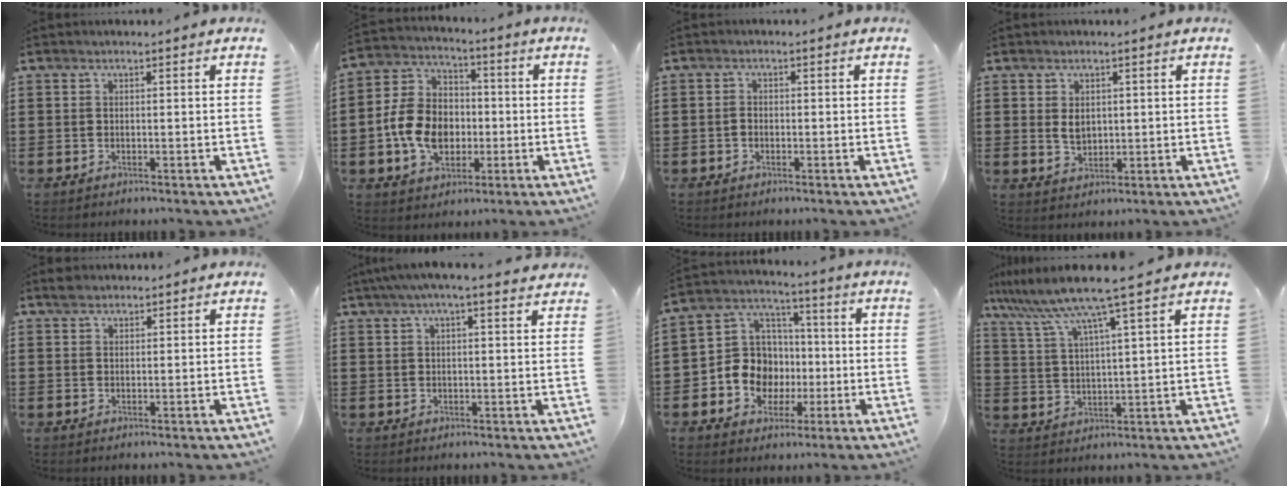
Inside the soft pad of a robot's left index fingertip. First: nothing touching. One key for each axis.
{"total": 10.1, "fx": -1.9, "fy": 7.9, "fz": 5.9, "tx": -0.141, "ty": 0.020, "tz": -0.036}
{"total": 1.3, "fx": -0.4, "fy": 0.9, "fz": 0.8, "tx": -0.019, "ty": 0.002, "tz": -0.009}
{"total": 2.7, "fx": 0.6, "fy": 1.9, "fz": 1.9, "tx": -0.034, "ty": 0.002, "tz": 0.010}
{"total": 1.7, "fx": 1.5, "fy": 0.7, "fz": 0.3, "tx": -0.010, "ty": 0.004, "tz": 0.030}
{"total": 3.8, "fx": 2.9, "fy": 0.1, "fz": 2.5, "tx": -0.057, "ty": 0.003, "tz": 0.050}
{"total": 9.5, "fx": -1.7, "fy": 8.9, "fz": 3.1, "tx": -0.102, "ty": 0.014, "tz": -0.026}
{"total": 8.5, "fx": 6.8, "fy": -0.9, "fz": 5.1, "tx": -0.122, "ty": -0.037, "tz": 0.112}